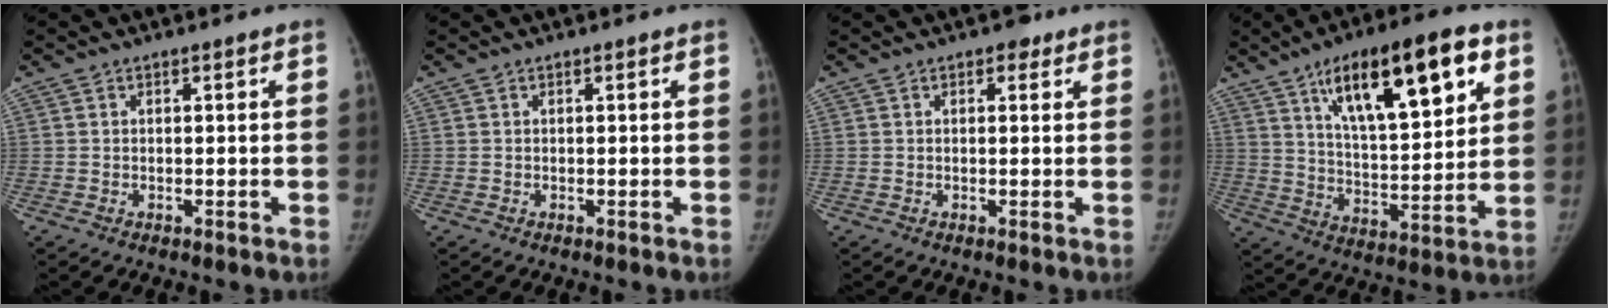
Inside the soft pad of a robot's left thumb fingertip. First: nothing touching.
{"total": 0.0}
{"total": 1.9, "force": [1.0, 1.3, 1.0], "torque": [0.001, -0.001, 0.007]}
{"total": 21.6, "force": [10.2, 7.7, 17.3], "torque": [-0.234, -0.029, 0.167]}